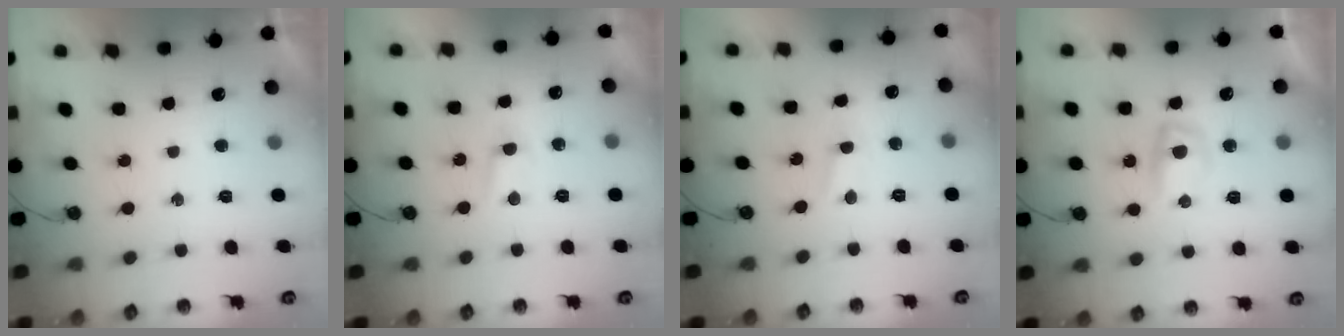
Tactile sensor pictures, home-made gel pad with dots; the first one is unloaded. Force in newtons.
{"total": 2.8, "press": 2.8, "slide": 0.4}
{"total": 2.8, "press": 2.8, "slide": 0.4}
{"total": 4.3, "press": 4.2, "slide": 0.6}